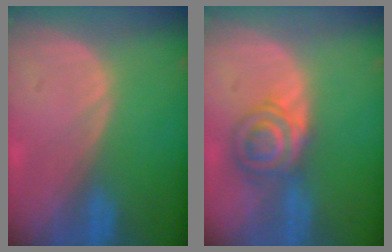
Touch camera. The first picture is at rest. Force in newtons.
{"total": 6.5, "press": 5.8, "slide": 3.0}